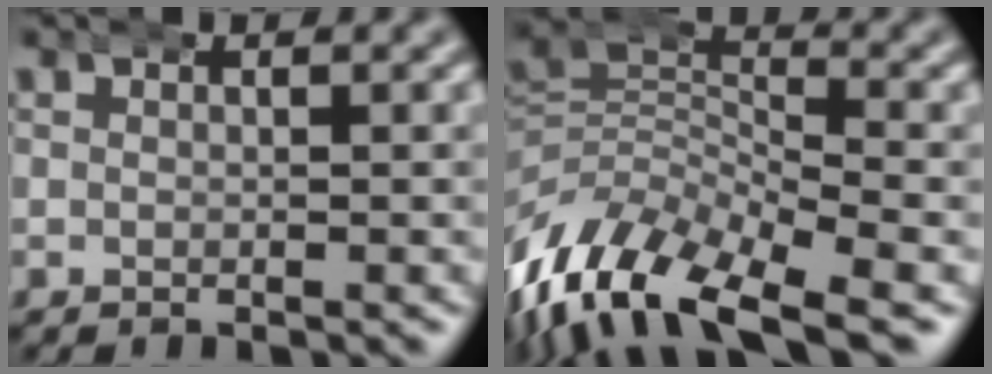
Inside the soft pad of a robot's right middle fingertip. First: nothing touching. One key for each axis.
{"total": 12.3, "fx": -5.2, "fy": 8.0, "fz": 7.7, "tx": -0.176, "ty": -0.047, "tz": -0.068}